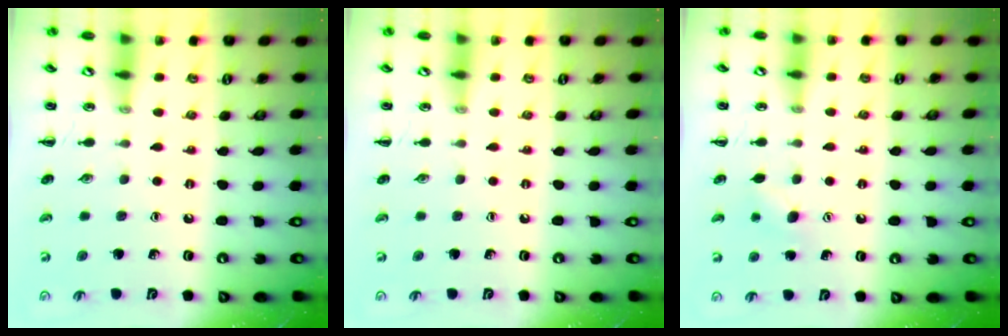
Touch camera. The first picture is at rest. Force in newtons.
{"total": 0.0}
{"total": 4.3, "press": 4.2, "slide": 1.0}